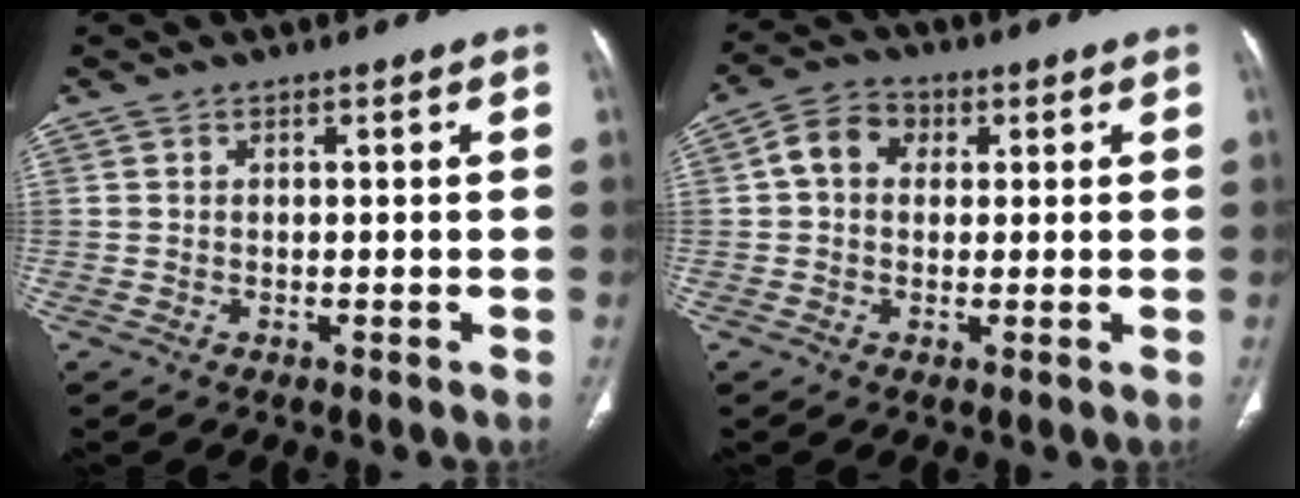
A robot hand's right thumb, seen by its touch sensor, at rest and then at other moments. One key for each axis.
{"total": 6.2, "fx": 1.2, "fy": 4.9, "fz": 3.6, "tx": -0.050, "ty": 0.013, "tz": 0.014}